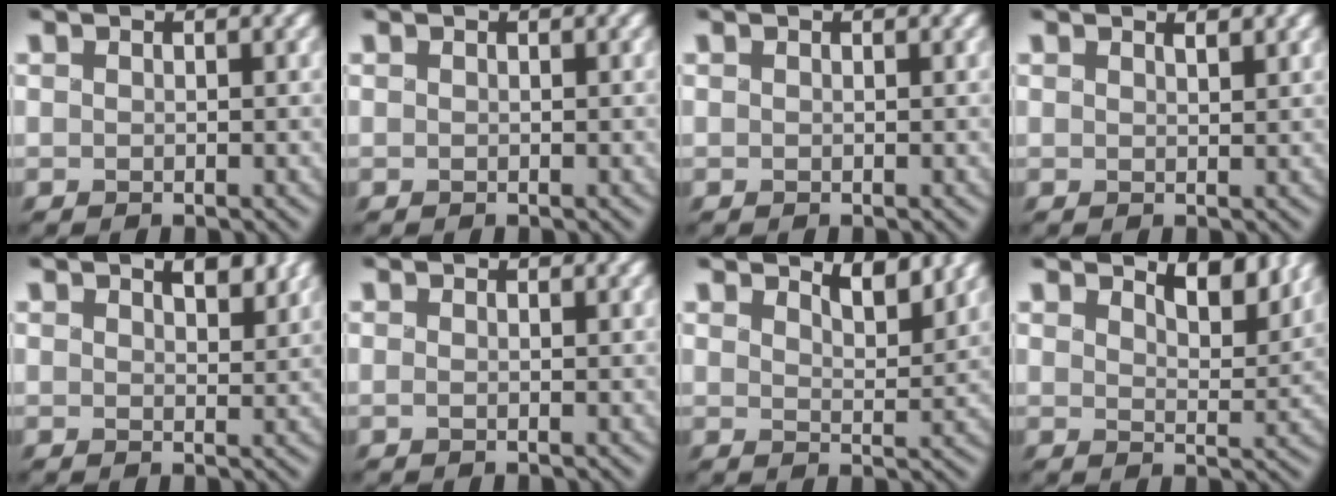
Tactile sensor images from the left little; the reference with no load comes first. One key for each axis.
{"total": 0.0}
{"total": 0.0}
{"total": 1.1, "fx": 0.8, "fy": 0.3, "fz": 0.7, "tx": -0.010, "ty": -0.002, "tz": 0.017}
{"total": 2.9, "fx": 1.6, "fy": 1.5, "fz": 1.9, "tx": -0.033, "ty": -0.003, "tz": 0.026}
{"total": 0.0}
{"total": 3.0, "fx": 2.4, "fy": 0.7, "fz": 1.5, "tx": -0.028, "ty": -0.004, "tz": 0.028}
{"total": 3.9, "fx": 2.8, "fy": 1.5, "fz": 2.2, "tx": -0.037, "ty": -0.005, "tz": 0.034}